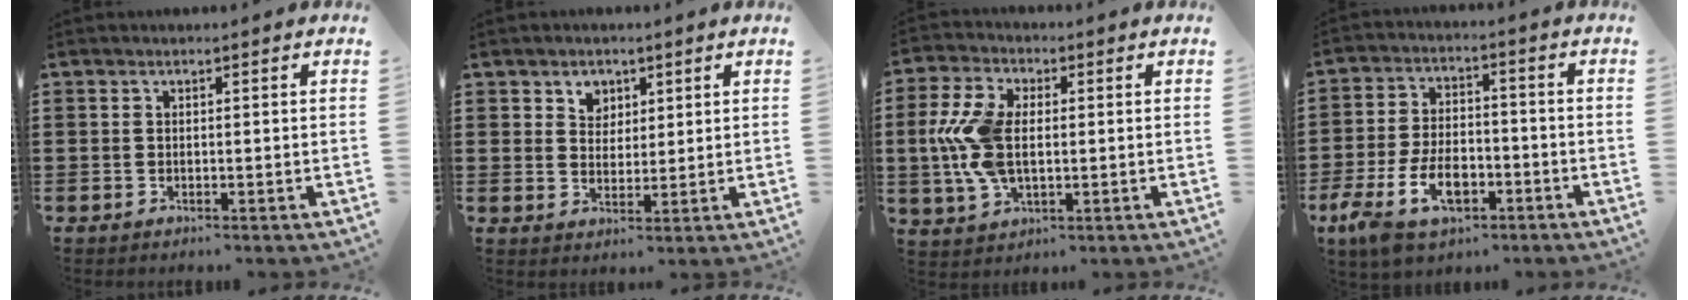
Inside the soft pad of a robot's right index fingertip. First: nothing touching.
{"total": 3.4, "force": [2.0, 2.7, 0.6], "torque": [-0.025, 0.011, 0.035]}
{"total": 9.7, "force": [0.3, 5.5, 8.0], "torque": [-0.201, 0.002, -0.003]}
{"total": 9.4, "force": [-4.3, 5.1, 6.7], "torque": [-0.155, -0.001, -0.079]}